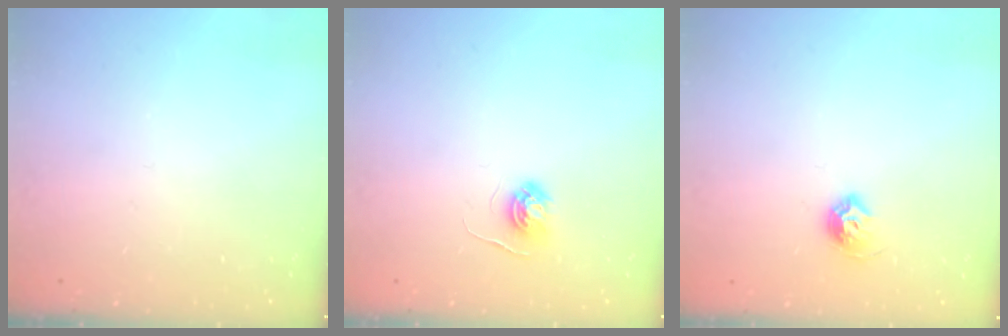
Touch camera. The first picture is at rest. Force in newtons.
{"total": 4.7, "press": 4.6, "slide": 0.4}
{"total": 7.6, "press": 7.5, "slide": 1.1}